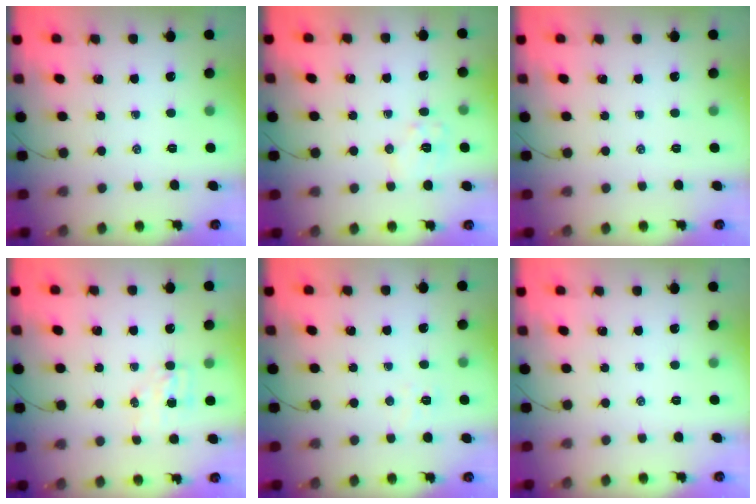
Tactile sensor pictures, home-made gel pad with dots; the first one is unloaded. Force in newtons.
{"total": 7.1, "press": 7.1, "slide": 0.6}
{"total": 0.0}
{"total": 4.3, "press": 4.3, "slide": 0.5}
{"total": 3.5, "press": 3.4, "slide": 0.9}
{"total": 0.0}